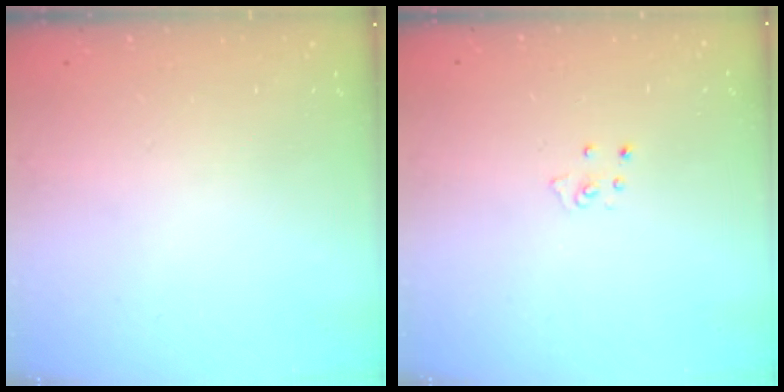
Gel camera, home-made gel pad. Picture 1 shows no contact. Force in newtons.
{"total": 3.7, "press": 3.7, "slide": 0.3}